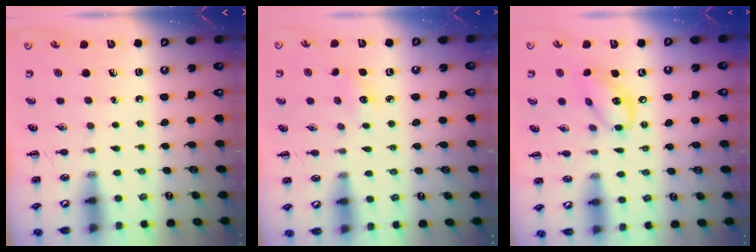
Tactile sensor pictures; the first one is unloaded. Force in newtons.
{"total": 4.0, "press": 3.8, "slide": 1.1}
{"total": 10.9, "press": 10.6, "slide": 2.2}